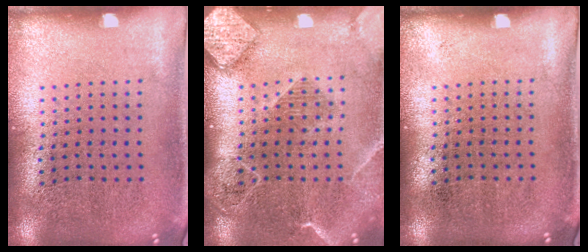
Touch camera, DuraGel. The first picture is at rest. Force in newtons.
{"total": 2.1, "press": 1.9, "slide": 0.9}
{"total": 0.0}